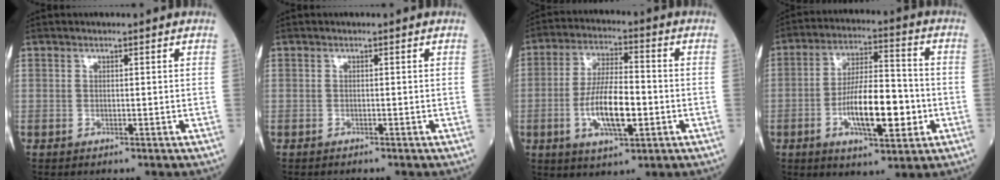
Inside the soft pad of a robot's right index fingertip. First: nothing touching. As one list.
[{"total": 1.1, "force": [-0.8, 0.5, 0.5], "torque": [-0.017, -0.003, -0.010]}, {"total": 11.6, "force": [-2.7, 3.6, 10.7], "torque": [-0.213, 0.002, -0.044]}, {"total": 13.5, "force": [-3.6, 4.2, 12.3], "torque": [-0.223, 0.009, -0.057]}]